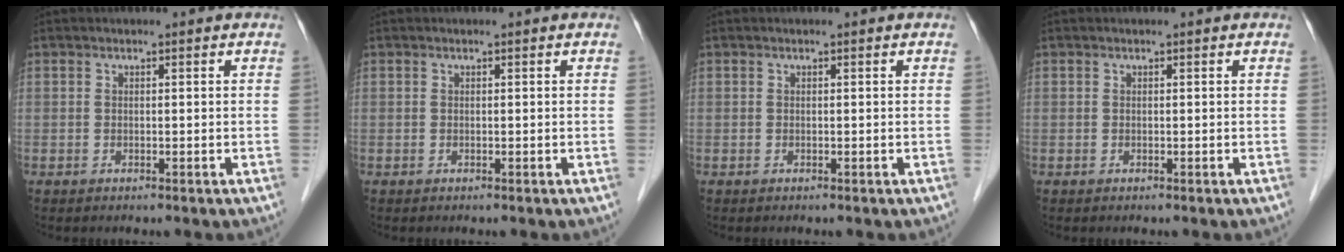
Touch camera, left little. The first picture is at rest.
{"total": 0.0}
{"total": 0.0}
{"total": 0.0}